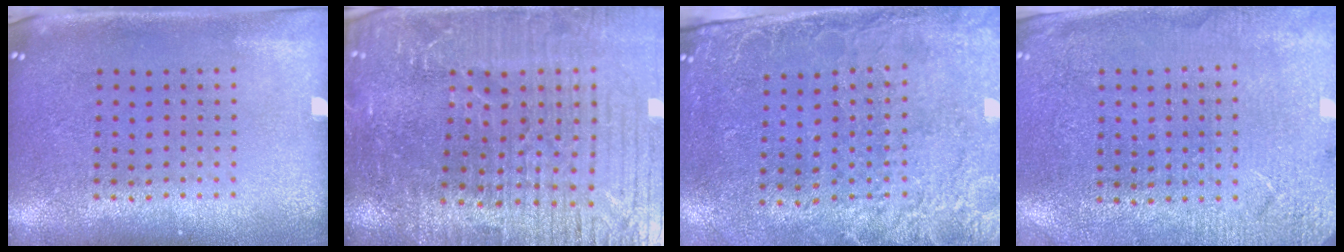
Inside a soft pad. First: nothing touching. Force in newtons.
{"total": 5.7, "press": 5.2, "slide": 2.3}
{"total": 2.6, "press": 2.3, "slide": 1.3}
{"total": 2.7, "press": 2.7, "slide": 0.2}